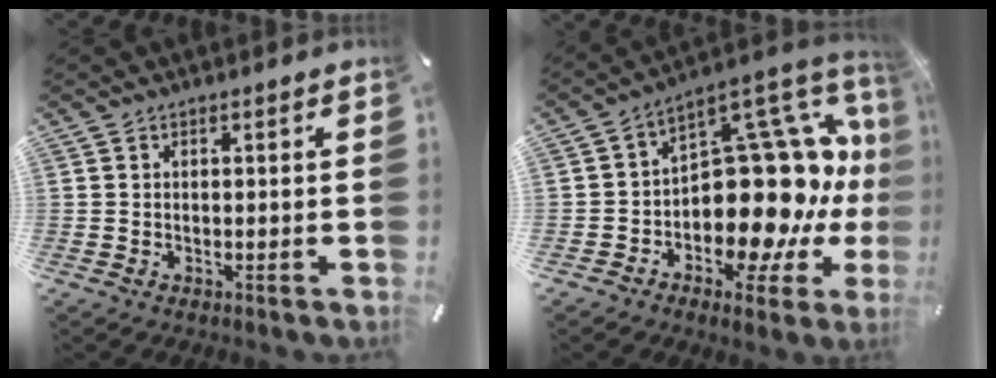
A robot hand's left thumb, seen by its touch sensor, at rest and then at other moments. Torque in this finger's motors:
{"motor_torque": [2.23, 2.77, 0.90, 0.56, 0.23]}